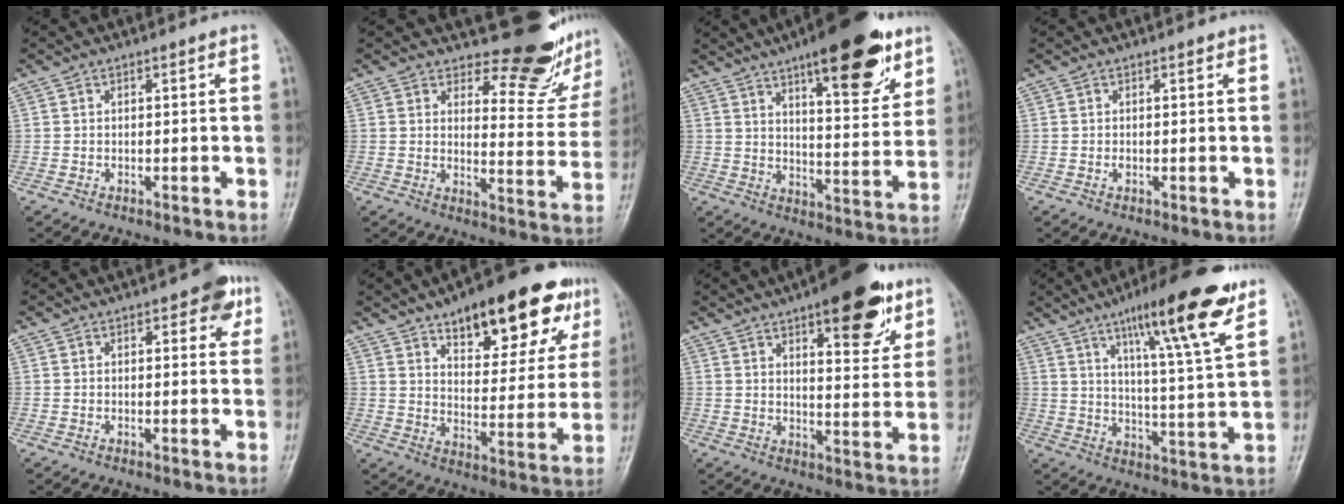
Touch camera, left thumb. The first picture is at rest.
{"total": 13.8, "force": [12.3, 4.8, 4.3], "torque": [-0.012, -0.125, 0.143]}
{"total": 19.0, "force": [11.3, 6.2, 14.0], "torque": [-0.163, -0.055, 0.167]}
{"total": 0.6, "force": [0.1, 0.5, 0.4], "torque": [-0.003, 0.000, -0.001]}
{"total": 4.2, "force": [2.0, 2.2, 3.0], "torque": [-0.010, -0.004, 0.016]}
{"total": 21.2, "force": [12.5, 8.6, 14.8], "torque": [-0.154, -0.037, 0.181]}
{"total": 15.6, "force": [9.0, 5.7, 11.4], "torque": [-0.114, -0.041, 0.125]}
{"total": 18.2, "force": [10.9, 2.6, 14.3], "torque": [-0.202, -0.051, 0.169]}